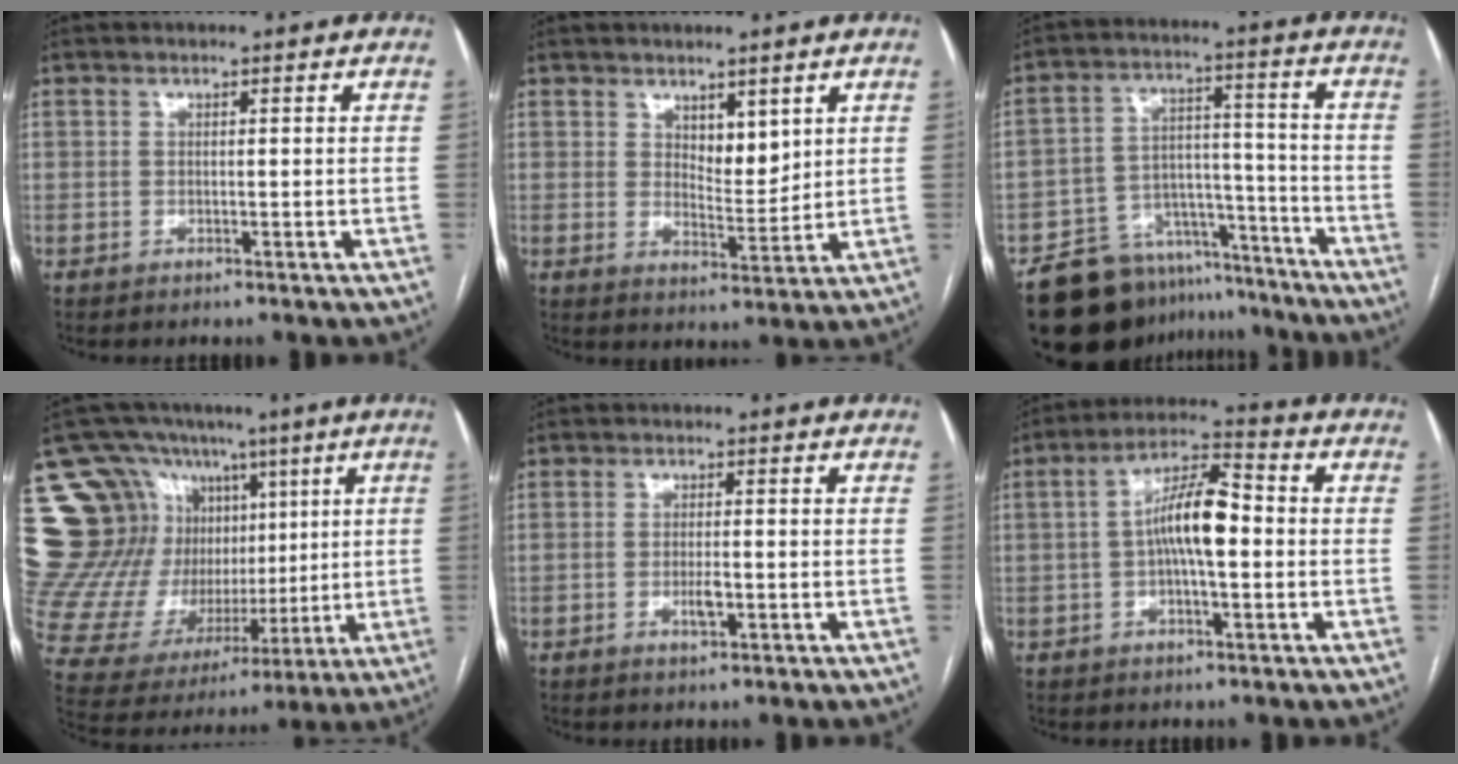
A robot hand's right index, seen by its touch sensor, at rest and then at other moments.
{"total": 4.5, "force": [2.5, 2.1, 3.2], "torque": [-0.051, -0.009, 0.047]}
{"total": 16.2, "force": [-13.8, 8.1, 3.0], "torque": [-0.038, 0.055, -0.204]}
{"total": 23.2, "force": [8.3, 18.5, 11.3], "torque": [-0.221, 0.091, 0.180]}
{"total": 2.4, "force": [-0.7, 0.6, 2.2], "torque": [-0.045, 0.000, -0.007]}
{"total": 9.3, "force": [-0.3, 2.4, 9.0], "torque": [-0.169, 0.023, -0.010]}